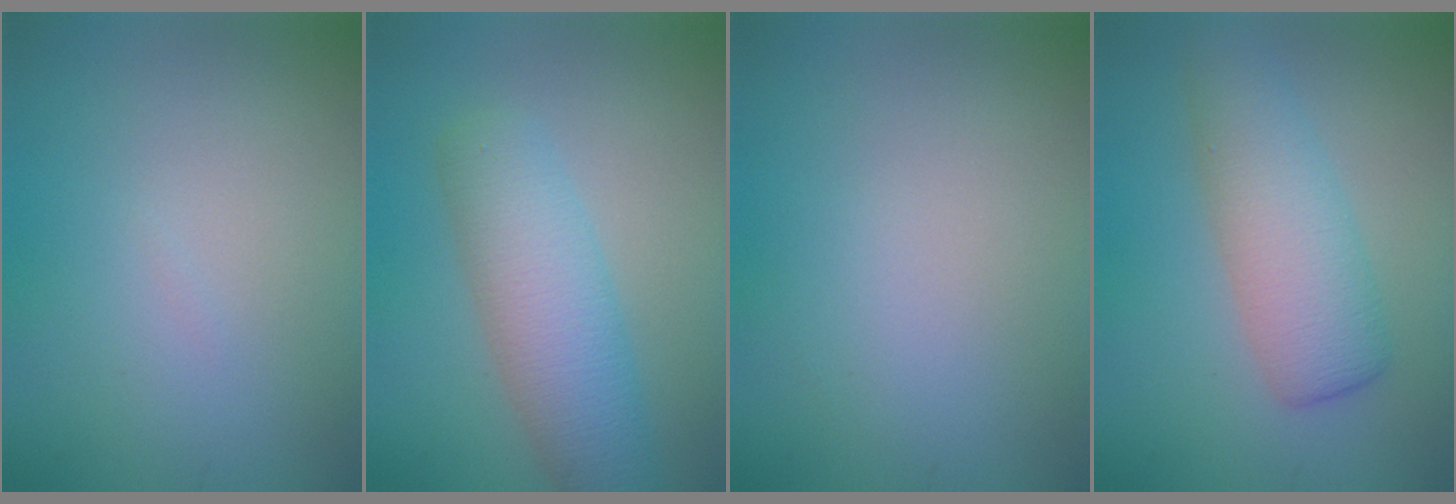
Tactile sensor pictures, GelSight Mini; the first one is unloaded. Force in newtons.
{"total": 5.6, "press": 5.6, "slide": 0.2}
{"total": 0.0}
{"total": 5.1, "press": 5.1, "slide": 0.1}